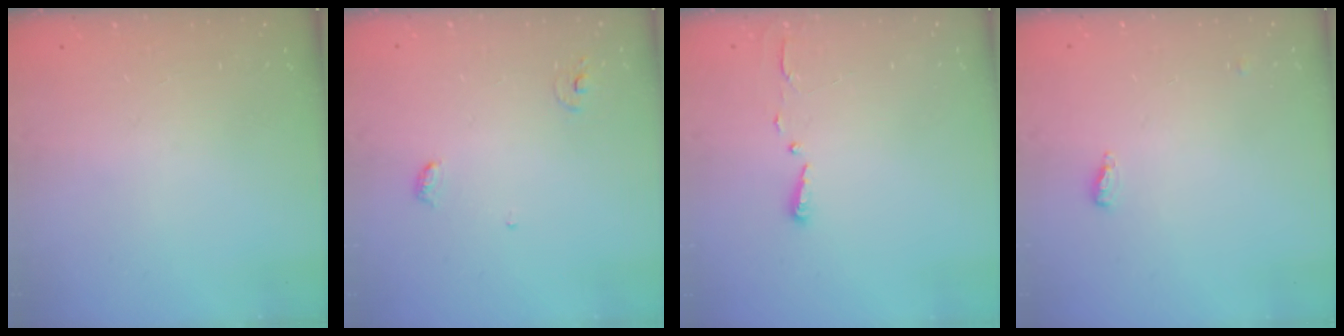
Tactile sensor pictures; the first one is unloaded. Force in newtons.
{"total": 4.0, "press": 4.0, "slide": 0.3}
{"total": 2.7, "press": 2.7, "slide": 0.4}
{"total": 4.7, "press": 4.6, "slide": 1.2}